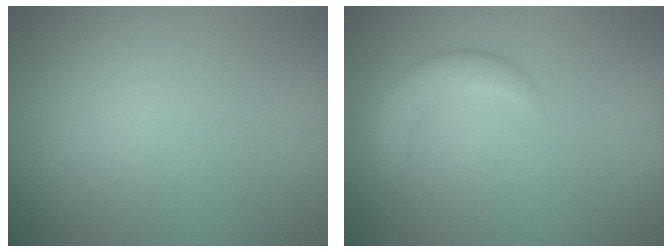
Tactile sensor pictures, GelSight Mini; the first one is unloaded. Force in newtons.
{"total": 2.7, "press": 2.7, "slide": 0.2}